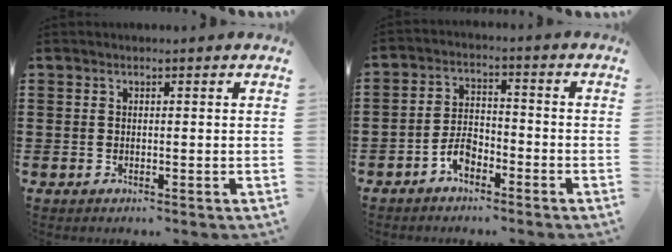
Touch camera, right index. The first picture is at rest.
{"total": 4.5, "force": [-2.7, 2.3, 2.7], "torque": [-0.060, 0.005, -0.055]}